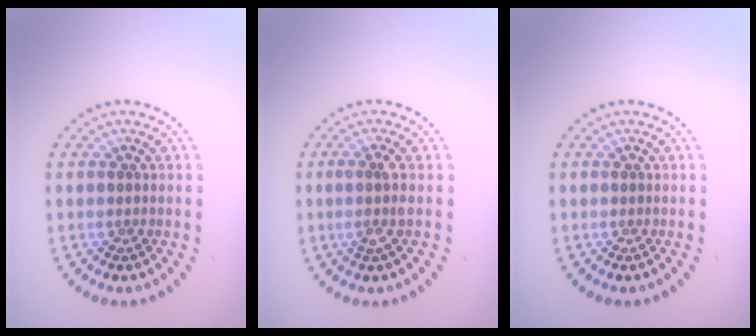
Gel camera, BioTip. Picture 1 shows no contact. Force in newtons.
{"total": 1.7, "press": 1.4, "slide": 1.0}
{"total": 0.0}